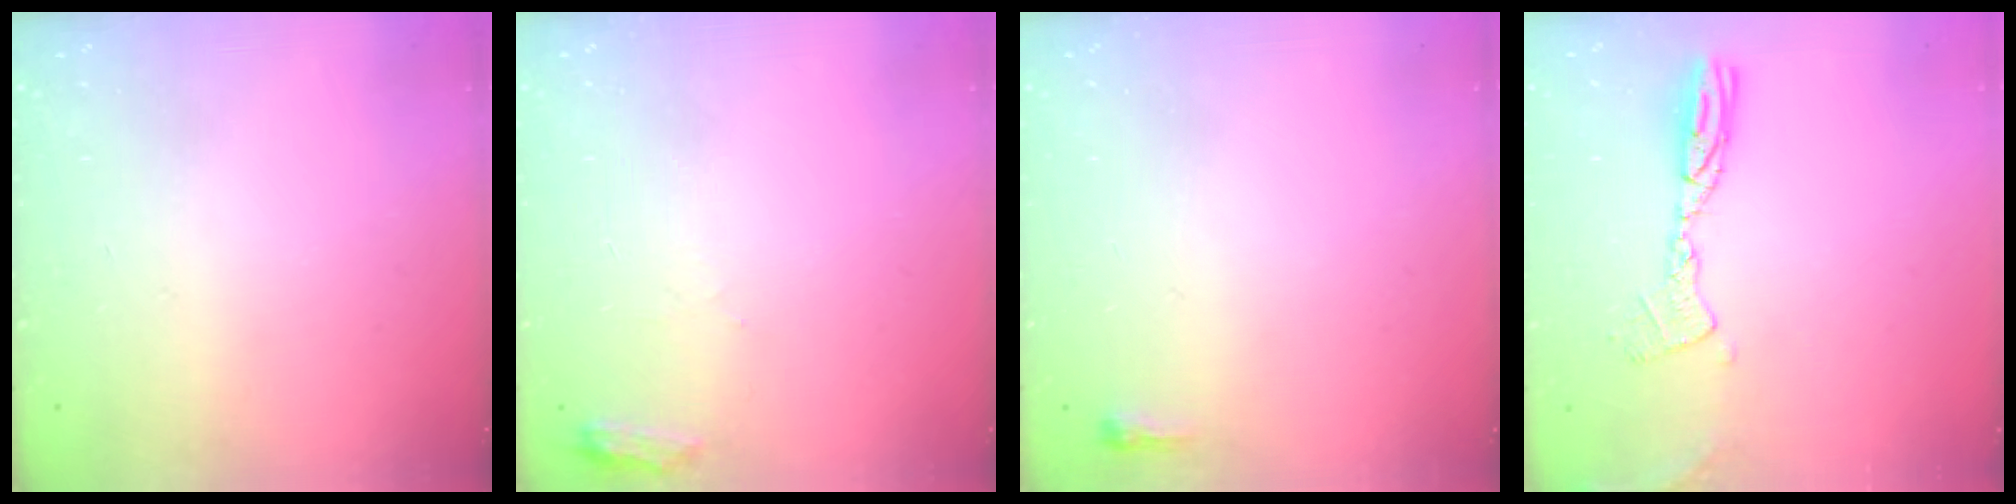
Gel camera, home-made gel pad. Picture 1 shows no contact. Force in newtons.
{"total": 4.2, "press": 4.2, "slide": 0.5}
{"total": 2.3, "press": 2.2, "slide": 0.7}
{"total": 9.7, "press": 9.6, "slide": 0.9}